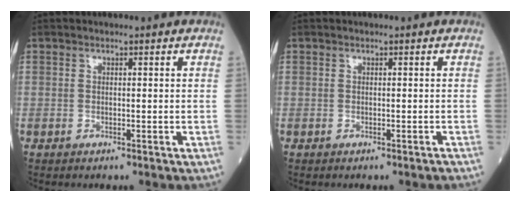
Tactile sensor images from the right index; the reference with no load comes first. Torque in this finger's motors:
{"motor_torque": [0.00, 0.00, 0.00, 0.02]}